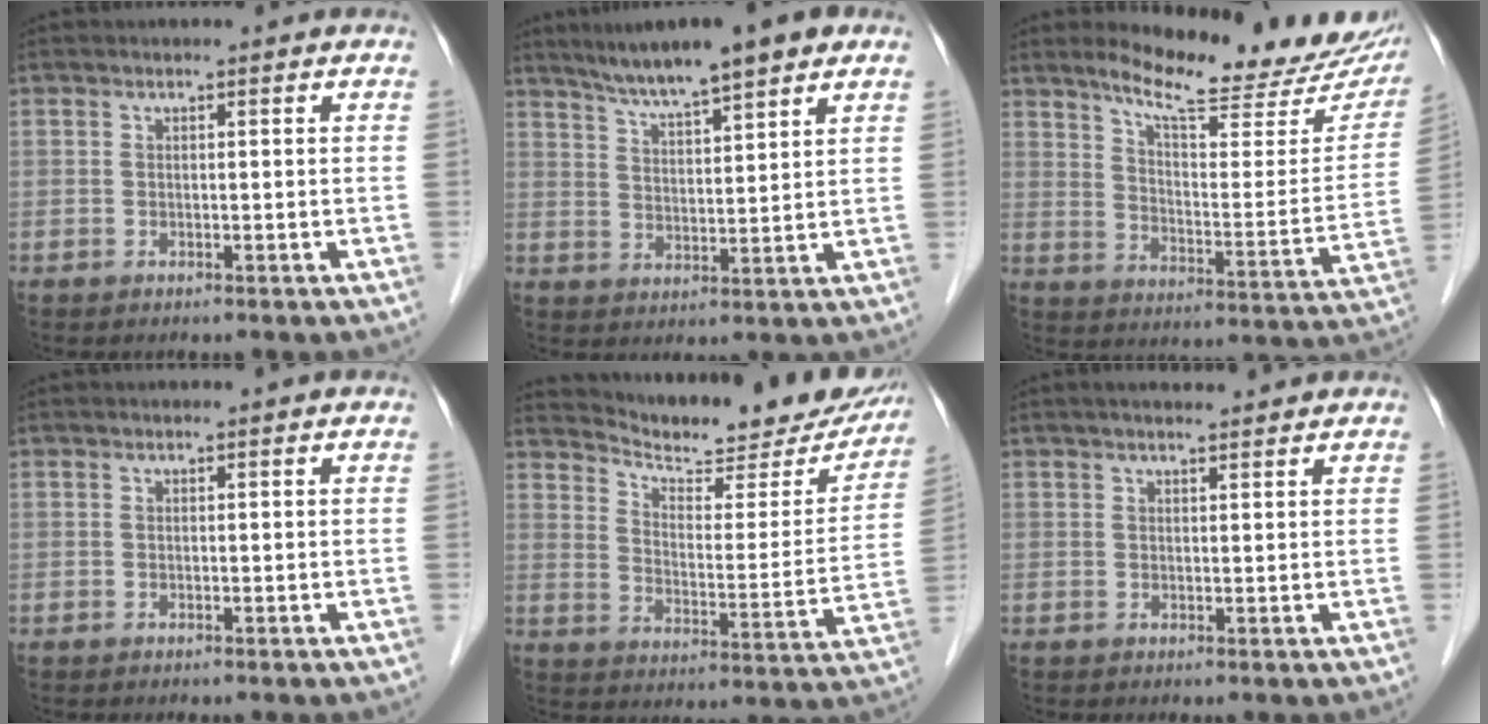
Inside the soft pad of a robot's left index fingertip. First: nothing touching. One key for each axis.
{"total": 10.7, "fx": 8.3, "fy": 0.9, "fz": 6.7, "tx": -0.109, "ty": 0.022, "tz": 0.134}
{"total": 21.4, "fx": 18.2, "fy": 4.1, "fz": 10.3, "tx": -0.142, "ty": -0.042, "tz": 0.236}
{"total": 0.0}
{"total": 21.5, "fx": 20.0, "fy": 4.2, "fz": 6.8, "tx": -0.091, "ty": -0.044, "tz": 0.260}
{"total": 4.8, "fx": 4.2, "fy": 0.8, "fz": 2.2, "tx": -0.031, "ty": 0.022, "tz": 0.059}